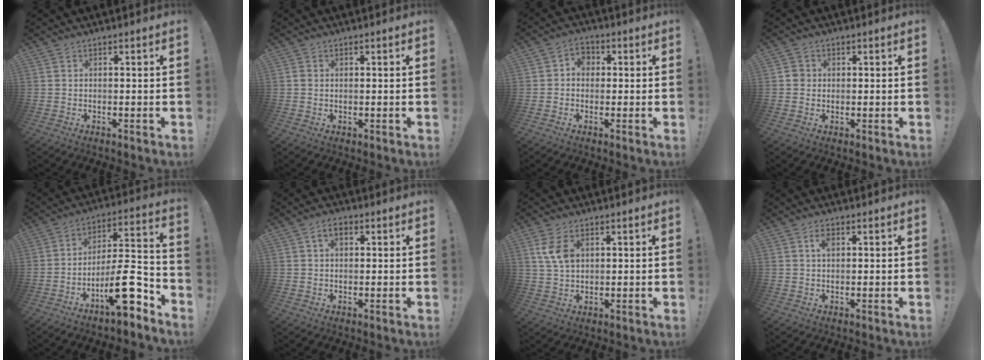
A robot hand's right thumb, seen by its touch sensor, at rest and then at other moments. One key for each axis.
{"total": 0.7, "fx": 0.3, "fy": 0.5, "fz": 0.4, "tx": -0.004, "ty": 0.002, "tz": 0.005}
{"total": 4.4, "fx": 0.0, "fy": 3.8, "fz": 2.4, "tx": -0.043, "ty": 0.011, "tz": 0.002}
{"total": 2.3, "fx": 0.2, "fy": 2.2, "fz": 0.8, "tx": -0.003, "ty": 0.002, "tz": 0.001}
{"total": 17.1, "fx": -8.1, "fy": 5.5, "fz": 14.0, "tx": -0.213, "ty": 0.055, "tz": -0.123}
{"total": 3.8, "fx": 1.2, "fy": 2.3, "fz": 2.7, "tx": -0.043, "ty": 0.005, "tz": 0.021}
{"total": 7.2, "fx": 2.7, "fy": 4.3, "fz": 5.0, "tx": -0.100, "ty": -0.010, "tz": 0.049}
{"total": 2.6, "fx": 0.9, "fy": 1.5, "fz": 1.8, "tx": -0.027, "ty": 0.001, "tz": 0.013}